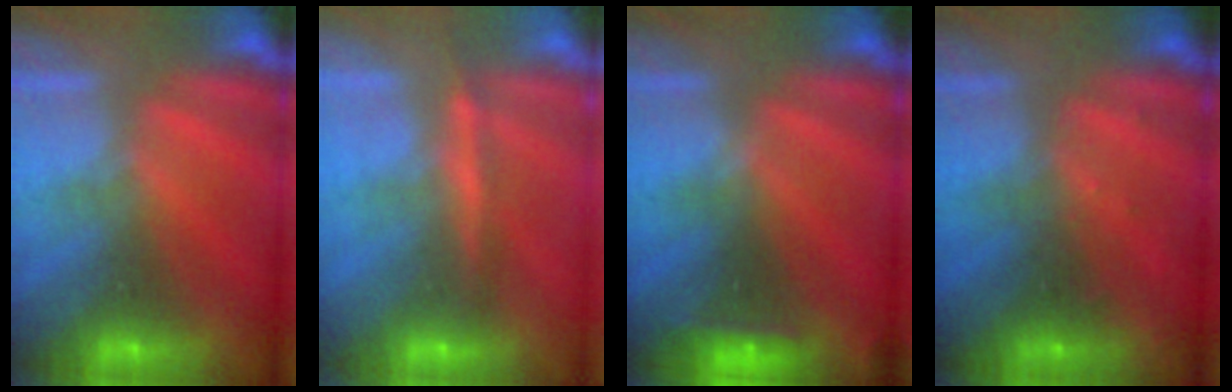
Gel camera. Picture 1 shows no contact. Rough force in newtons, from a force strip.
{"total": 4.4}
{"total": 3.1}
{"total": 2.8}